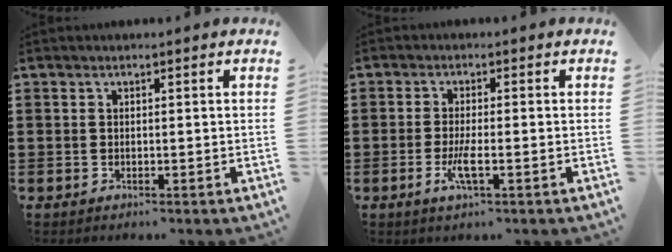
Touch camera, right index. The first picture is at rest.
{"total": 3.8, "force": [-1.4, 0.5, 3.5], "torque": [-0.079, -0.011, -0.031]}